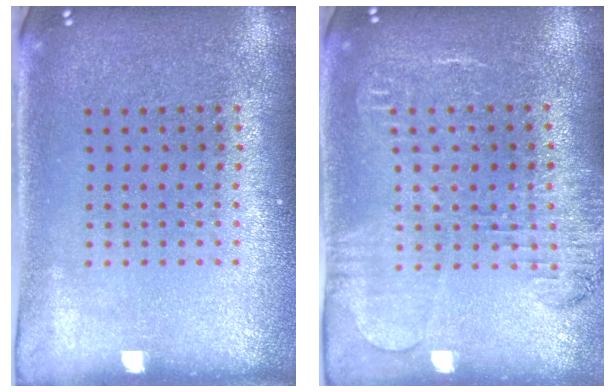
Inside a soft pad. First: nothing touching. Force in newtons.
{"total": 1.8, "press": 1.7, "slide": 0.5}